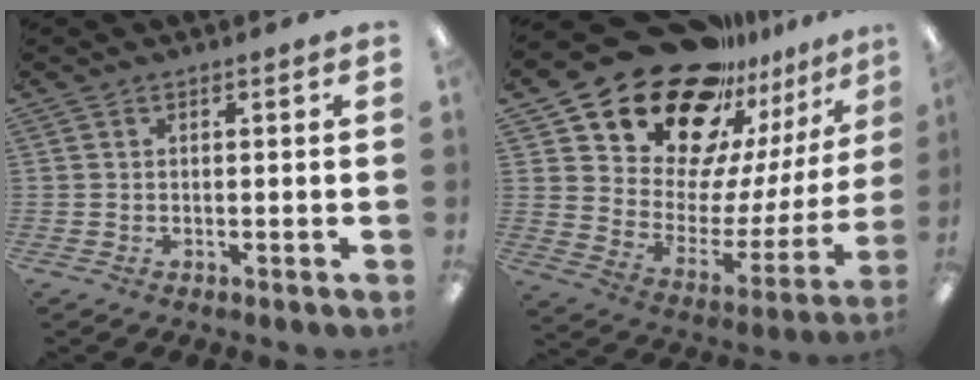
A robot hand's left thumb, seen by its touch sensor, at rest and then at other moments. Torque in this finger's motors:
{"motor_torque": [2.36, 2.36, 1.38, -1.39, 0.24]}